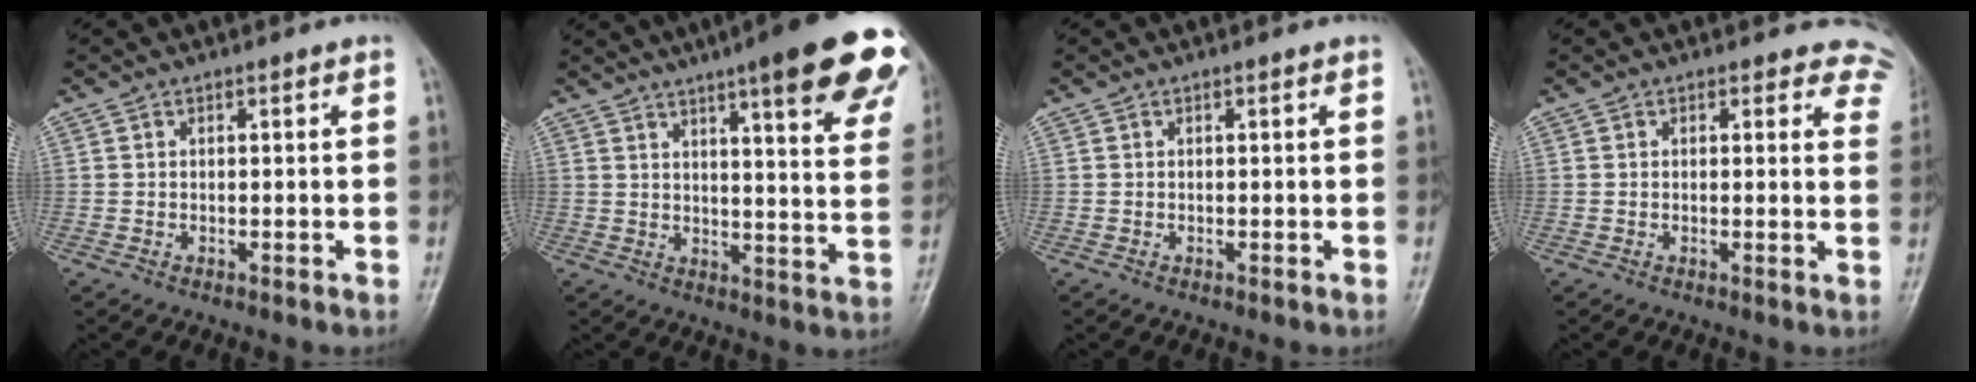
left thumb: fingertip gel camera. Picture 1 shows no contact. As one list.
[{"total": 22.9, "force": [14.3, 4.4, 17.3], "torque": [-0.201, -0.040, 0.170]}, {"total": 0.0}, {"total": 6.7, "force": [5.8, 3.2, 0.5], "torque": [0.048, -0.018, 0.029]}]